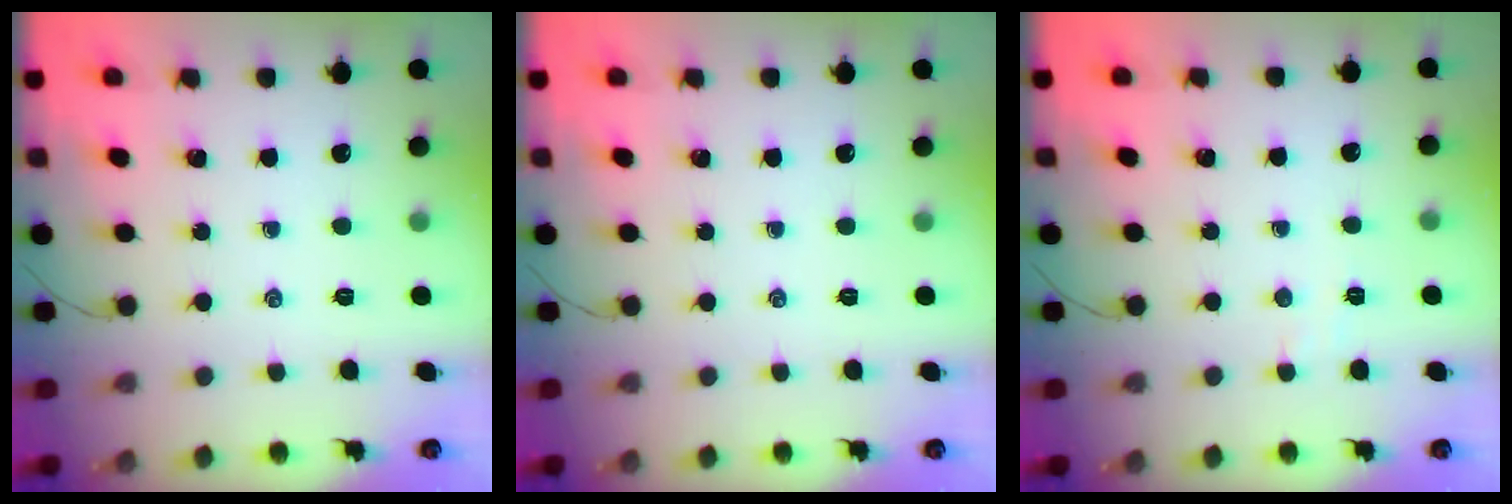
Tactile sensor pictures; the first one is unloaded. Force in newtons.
{"total": 0.0}
{"total": 3.3, "press": 3.2, "slide": 0.9}